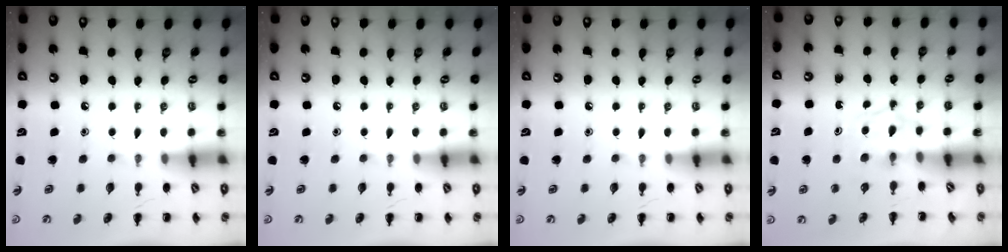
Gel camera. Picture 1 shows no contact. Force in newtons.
{"total": 0.0}
{"total": 0.0}
{"total": 3.4, "press": 3.1, "slide": 1.4}